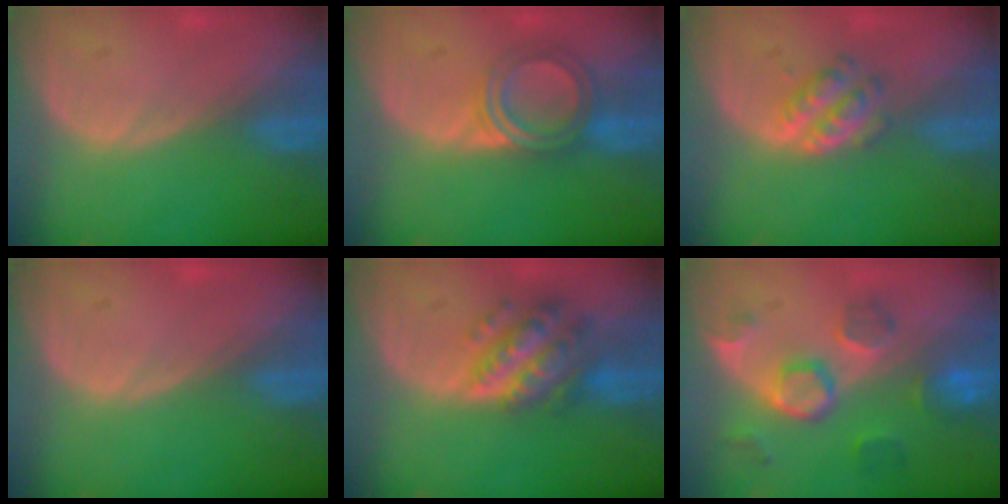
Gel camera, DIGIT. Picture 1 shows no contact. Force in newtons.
{"total": 5.0, "press": 5.0, "slide": 0.4}
{"total": 4.3, "press": 4.1, "slide": 1.2}
{"total": 0.0}
{"total": 7.4, "press": 7.4, "slide": 0.5}
{"total": 8.6, "press": 7.8, "slide": 3.6}